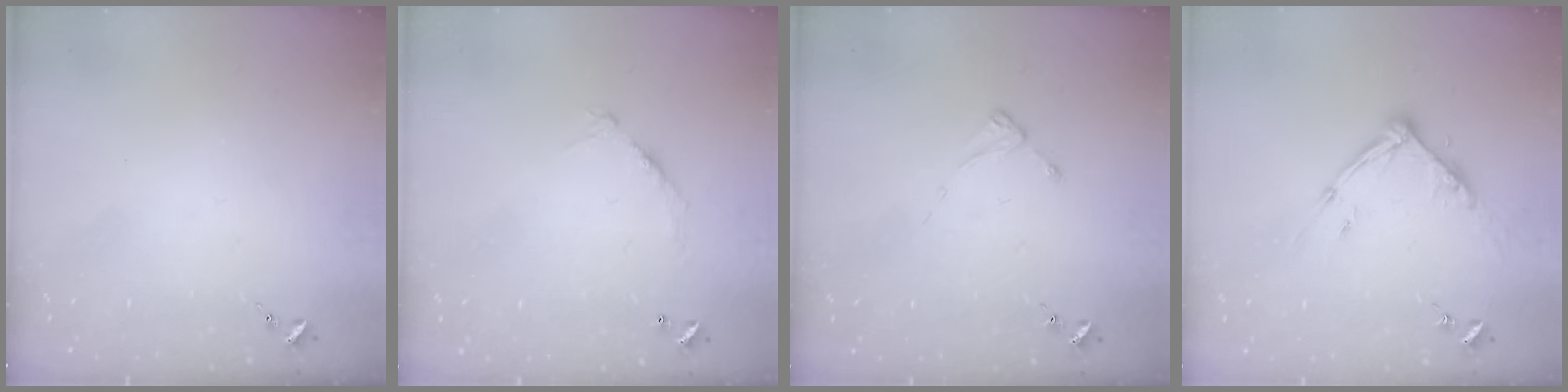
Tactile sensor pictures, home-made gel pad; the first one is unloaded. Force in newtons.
{"total": 9.1, "press": 9.1, "slide": 0.8}
{"total": 2.4, "press": 2.4, "slide": 0.3}
{"total": 10.3, "press": 10.2, "slide": 0.9}